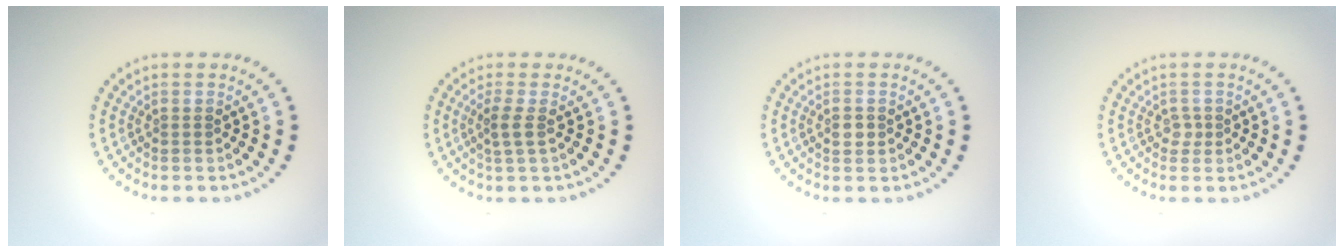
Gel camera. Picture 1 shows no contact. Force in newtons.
{"total": 1.6, "press": 1.2, "slide": 1.0}
{"total": 1.4, "press": 1.4, "slide": 0.2}
{"total": 1.0, "press": 0.7, "slide": 0.6}